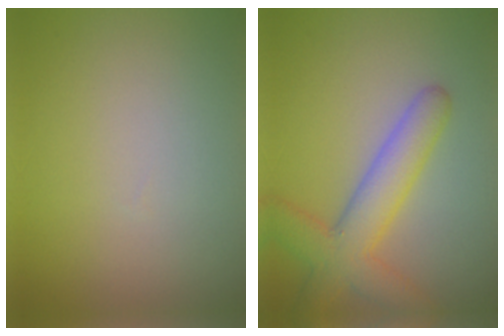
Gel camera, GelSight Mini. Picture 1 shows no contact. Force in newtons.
{"total": 5.5, "press": 5.5, "slide": 0.3}